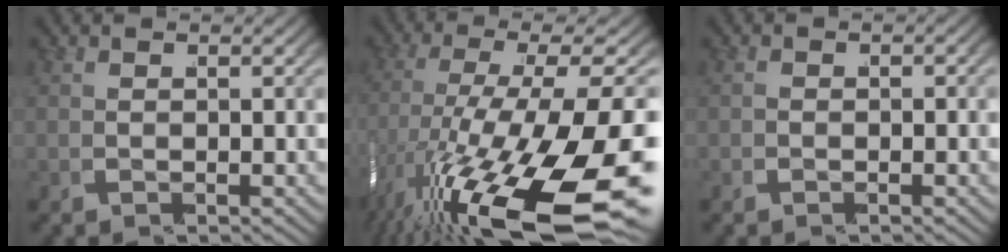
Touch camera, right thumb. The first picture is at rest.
{"total": 16.8, "force": [-7.0, 7.9, 13.1], "torque": [-0.274, -0.064, -0.072]}
{"total": 0.8, "force": [-0.7, 0.4, 0.0], "torque": [0.005, 0.003, -0.015]}